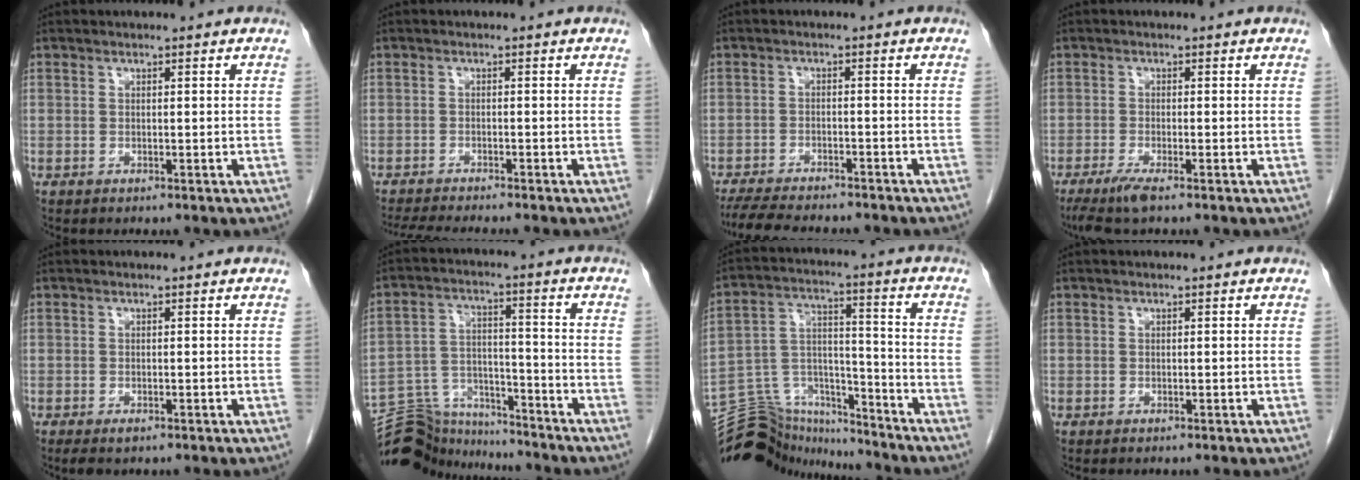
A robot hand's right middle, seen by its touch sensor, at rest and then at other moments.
{"total": 6.9, "force": [-6.2, 0.0, 3.0], "torque": [-0.045, -0.017, -0.098]}
{"total": 11.4, "force": [-10.1, 2.0, 4.9], "torque": [-0.078, -0.016, -0.147]}
{"total": 3.6, "force": [-2.5, 0.1, 2.6], "torque": [-0.053, -0.012, -0.050]}
{"total": 1.4, "force": [-0.8, 0.5, 1.0], "torque": [-0.018, -0.003, -0.010]}
{"total": 12.3, "force": [-12.0, 2.2, 0.6], "torque": [-0.016, 0.036, -0.206]}
{"total": 14.8, "force": [-14.4, 3.4, 1.3], "torque": [-0.031, 0.053, -0.243]}
{"total": 0.0}